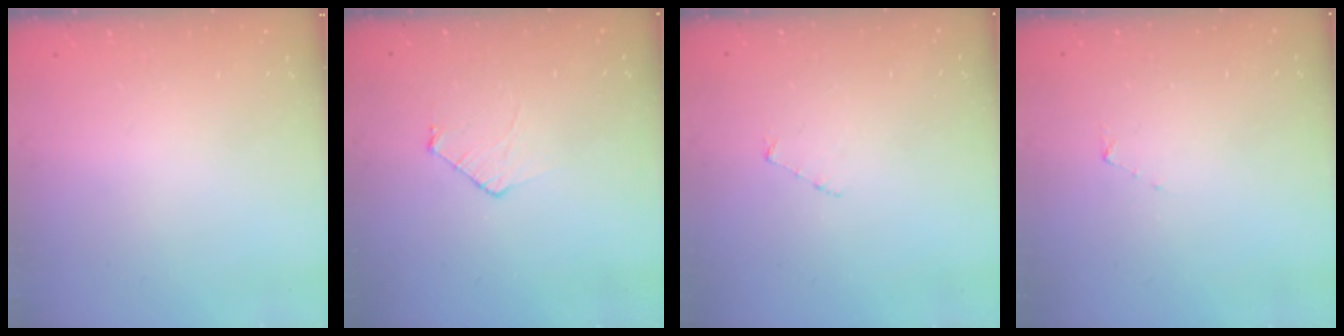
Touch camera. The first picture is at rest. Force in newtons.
{"total": 5.9, "press": 5.9, "slide": 0.5}
{"total": 3.1, "press": 3.0, "slide": 0.3}
{"total": 2.9, "press": 2.8, "slide": 0.3}